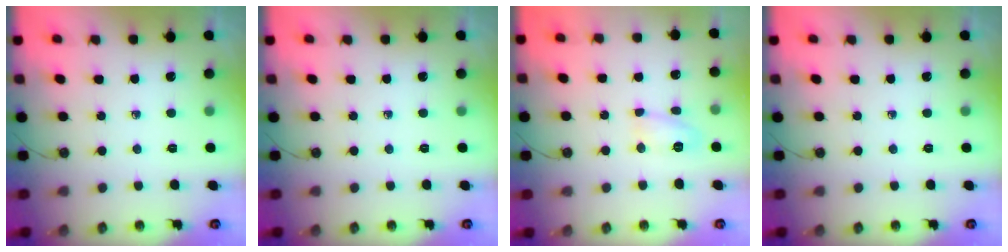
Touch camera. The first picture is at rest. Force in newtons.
{"total": 0.0}
{"total": 8.3, "press": 7.0, "slide": 4.4}
{"total": 0.0}